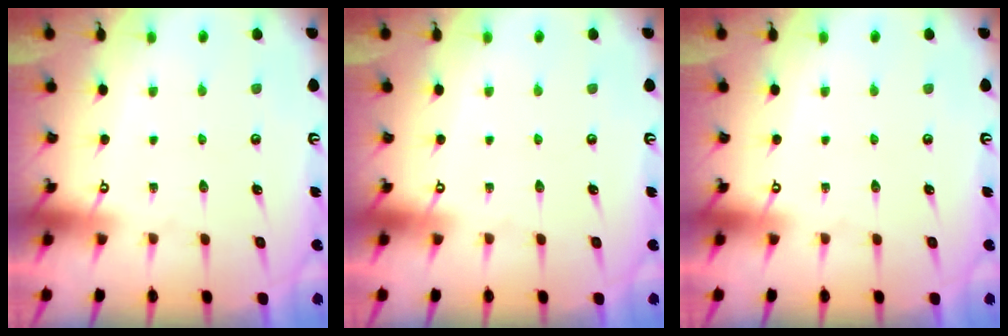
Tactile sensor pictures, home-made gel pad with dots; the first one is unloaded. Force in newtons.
{"total": 0.0}
{"total": 0.0}